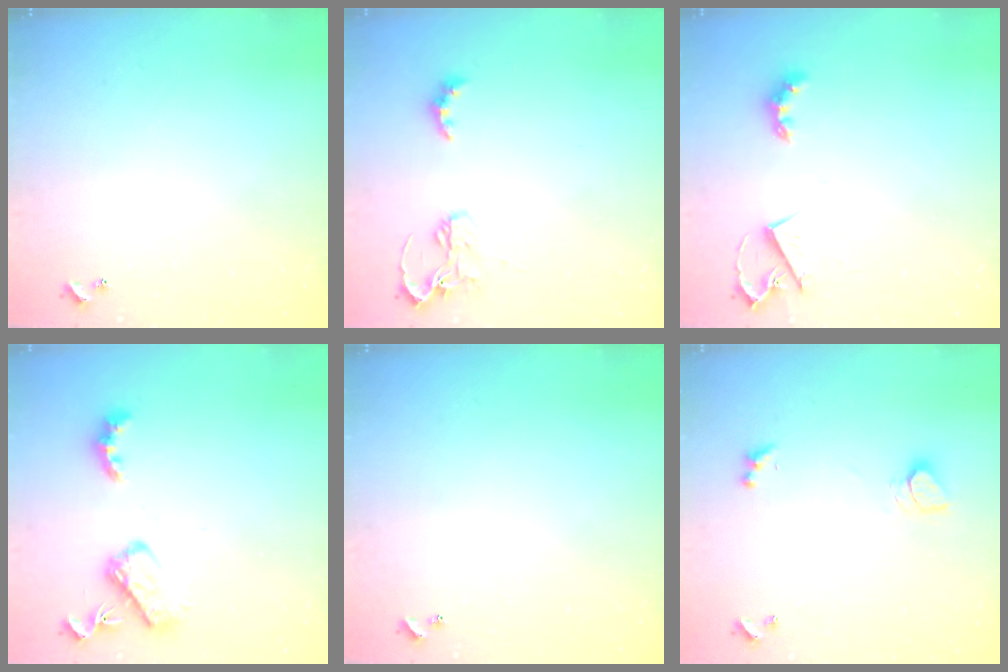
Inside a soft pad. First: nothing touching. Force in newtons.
{"total": 2.9, "press": 2.8, "slide": 0.6}
{"total": 4.6, "press": 4.5, "slide": 0.6}
{"total": 6.0, "press": 6.0, "slide": 0.1}
{"total": 0.0}
{"total": 2.5, "press": 2.4, "slide": 0.6}